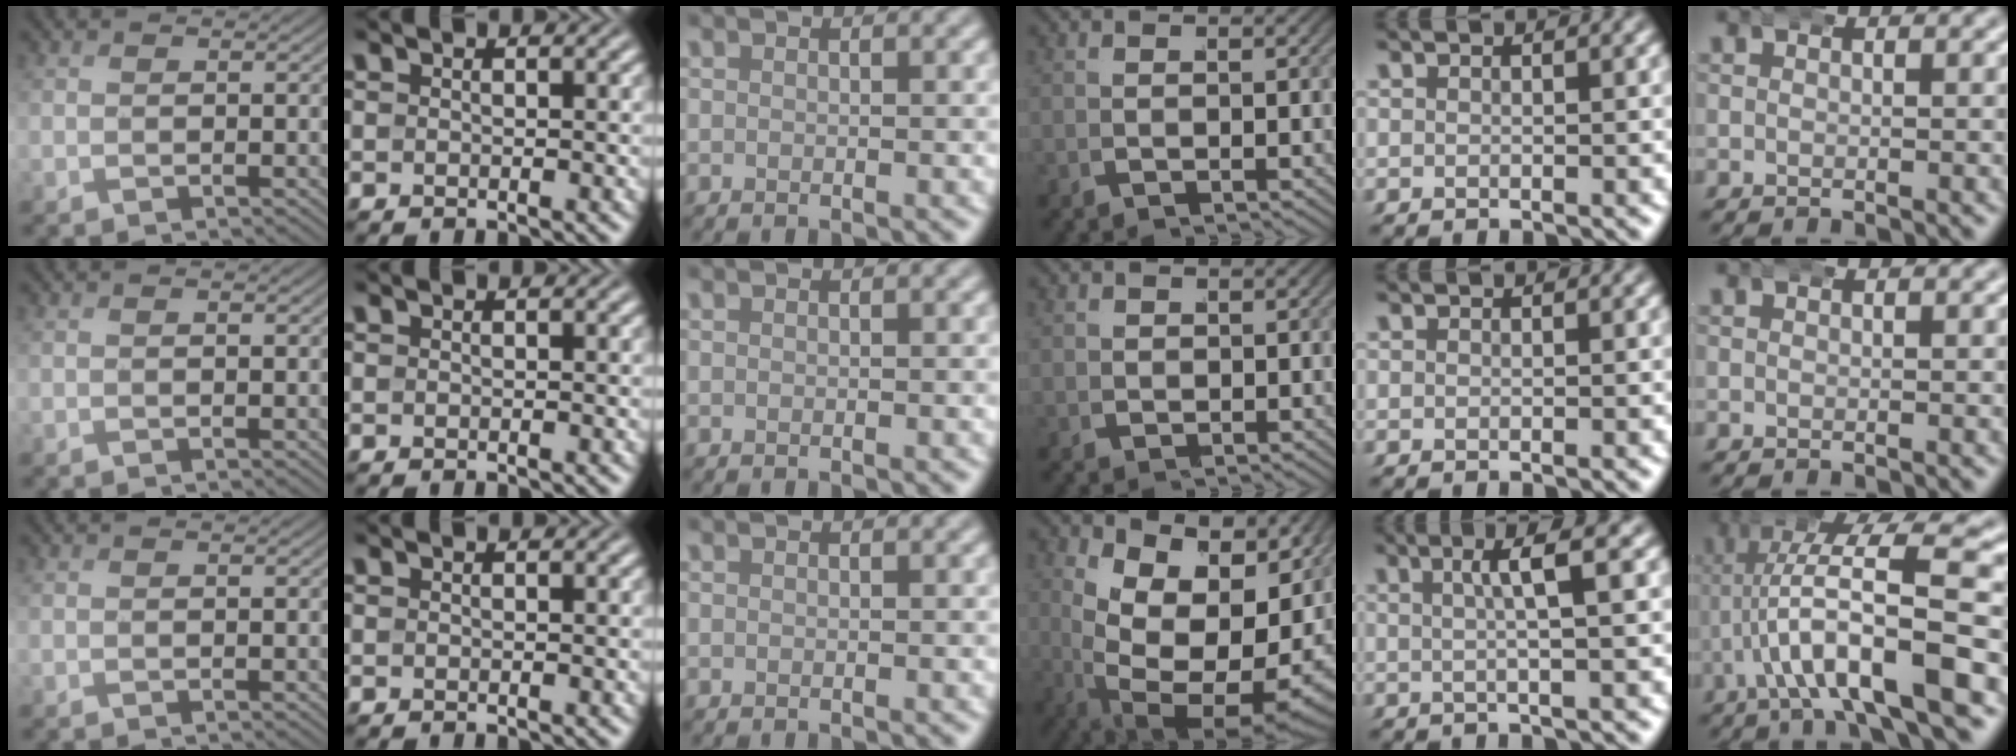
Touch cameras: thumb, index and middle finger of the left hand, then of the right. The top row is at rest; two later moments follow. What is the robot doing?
{"motion": "wrap", "object": "bandana"}